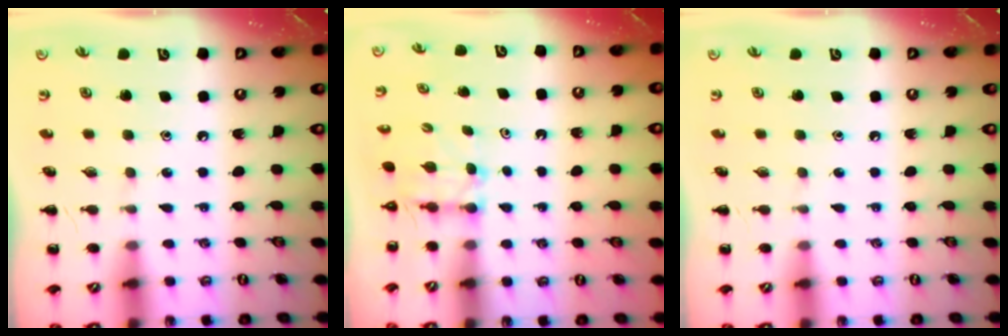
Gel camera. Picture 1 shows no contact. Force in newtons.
{"total": 2.8, "press": 2.6, "slide": 1.1}
{"total": 0.0}